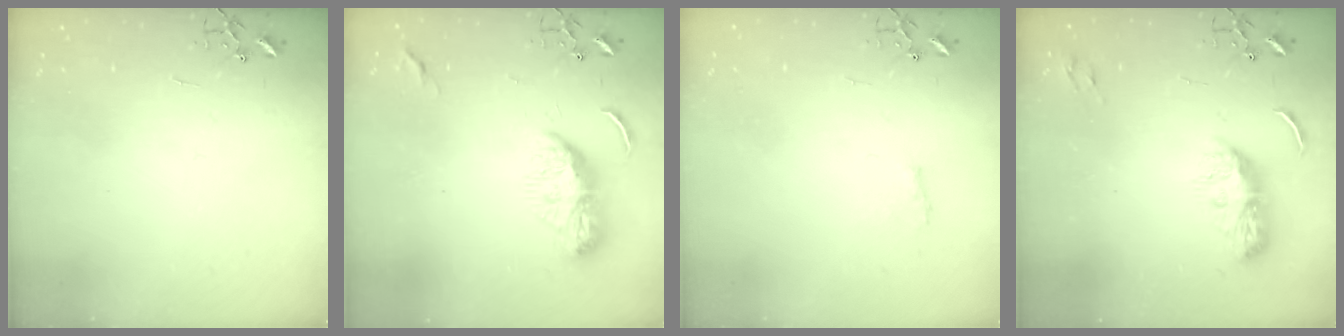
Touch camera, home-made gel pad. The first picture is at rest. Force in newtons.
{"total": 12.5, "press": 12.5, "slide": 1.1}
{"total": 4.7, "press": 4.6, "slide": 0.6}
{"total": 9.4, "press": 9.4, "slide": 0.4}